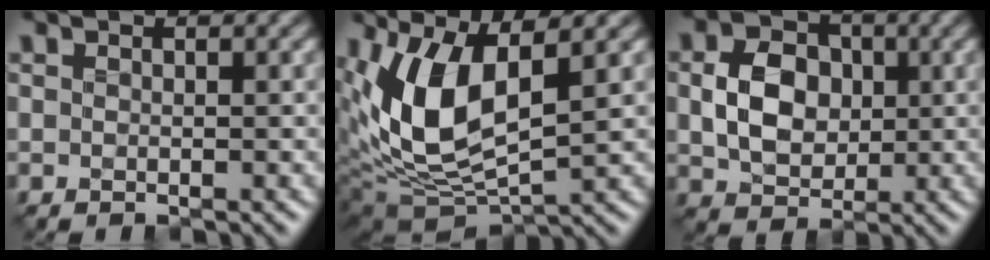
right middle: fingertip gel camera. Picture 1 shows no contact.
{"total": 8.7, "force": [1.5, 4.0, 7.6], "torque": [-0.155, -0.010, 0.026]}
{"total": 5.2, "force": [-0.3, 4.0, 3.3], "torque": [-0.067, 0.001, -0.011]}